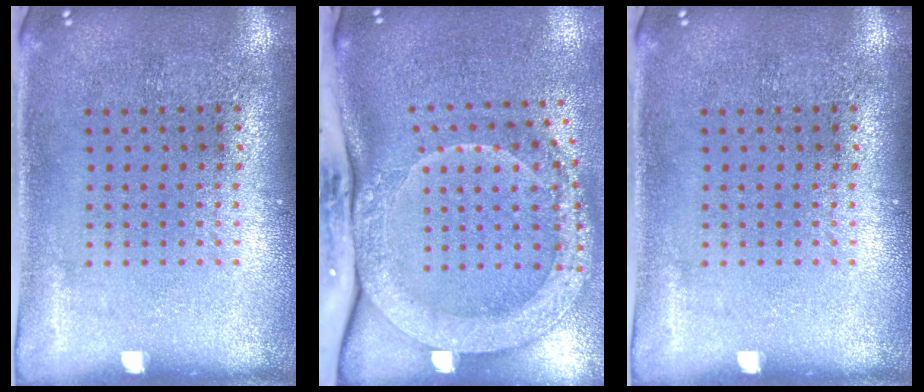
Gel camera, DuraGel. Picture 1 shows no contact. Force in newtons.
{"total": 2.7, "press": 2.2, "slide": 1.6}
{"total": 0.0}